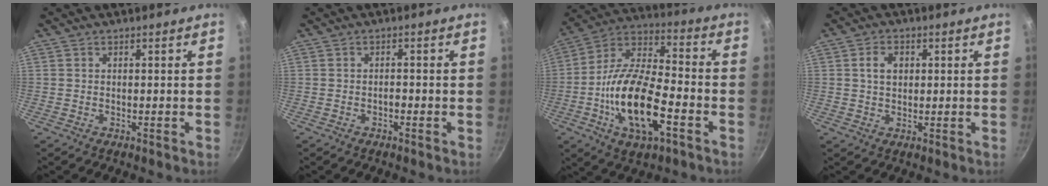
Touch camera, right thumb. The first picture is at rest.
{"total": 0.9, "force": [-0.7, 0.4, 0.5], "torque": [-0.008, 0.009, -0.013]}
{"total": 18.9, "force": [-6.1, 8.1, 16.0], "torque": [-0.292, 0.031, -0.125]}
{"total": 2.1, "force": [0.4, 1.5, 1.4], "torque": [-0.017, 0.003, 0.007]}